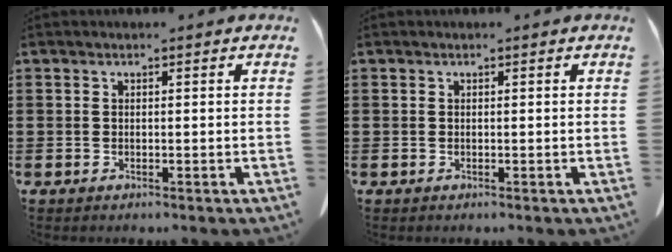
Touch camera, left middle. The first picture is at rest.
{"total": 0.0}